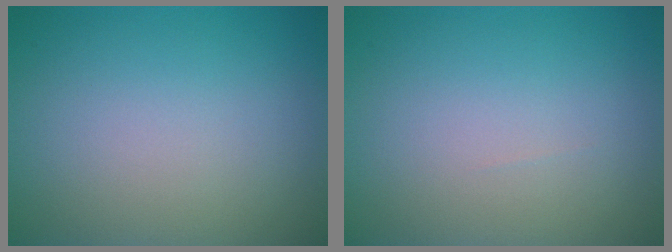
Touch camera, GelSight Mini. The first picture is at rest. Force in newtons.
{"total": 0.0}